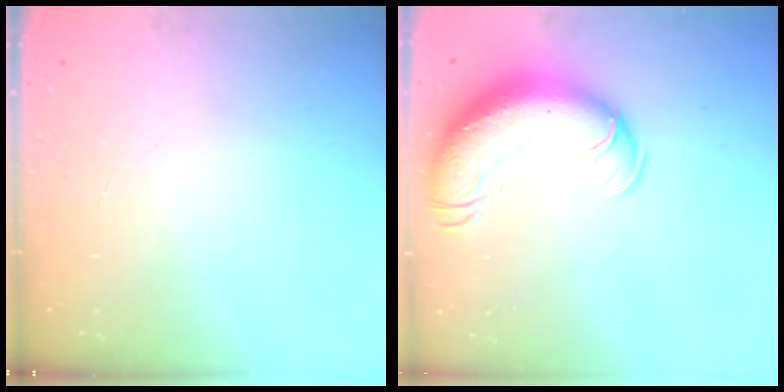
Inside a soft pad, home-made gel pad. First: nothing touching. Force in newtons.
{"total": 15.1, "press": 14.7, "slide": 3.6}